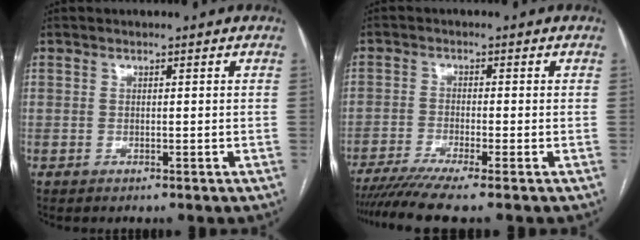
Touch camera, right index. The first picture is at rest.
{"total": 7.6, "force": [-6.1, -0.8, 4.5], "torque": [-0.071, -0.013, -0.101]}